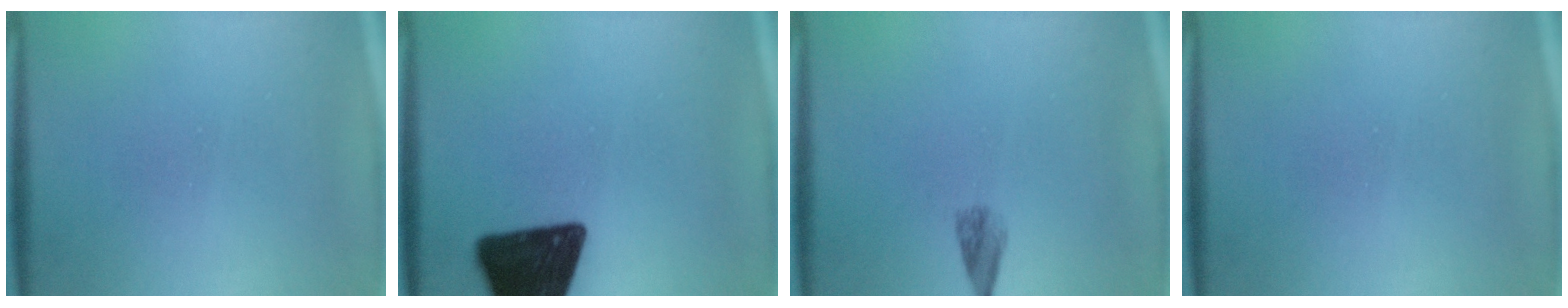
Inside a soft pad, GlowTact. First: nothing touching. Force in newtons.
{"total": 18.4}
{"total": 1.8}
{"total": 0.0}